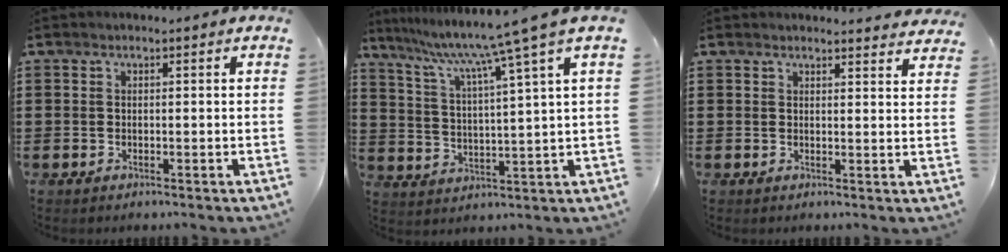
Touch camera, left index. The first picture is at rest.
{"total": 9.0, "force": [6.8, -1.8, 5.6], "torque": [-0.135, -0.046, 0.103]}
{"total": 2.2, "force": [2.2, -0.1, 0.0], "torque": [0.000, -0.010, 0.041]}